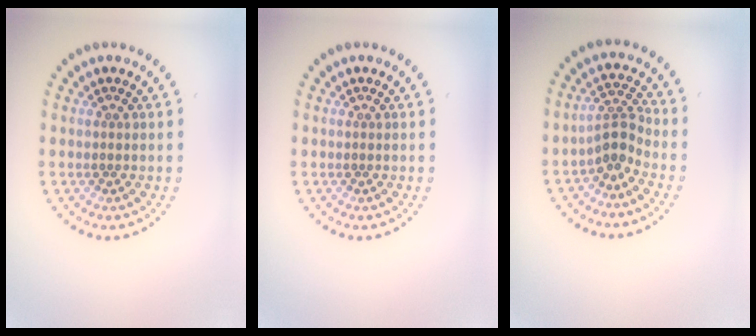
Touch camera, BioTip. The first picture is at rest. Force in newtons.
{"total": 0.0}
{"total": 2.5, "press": 1.7, "slide": 1.8}